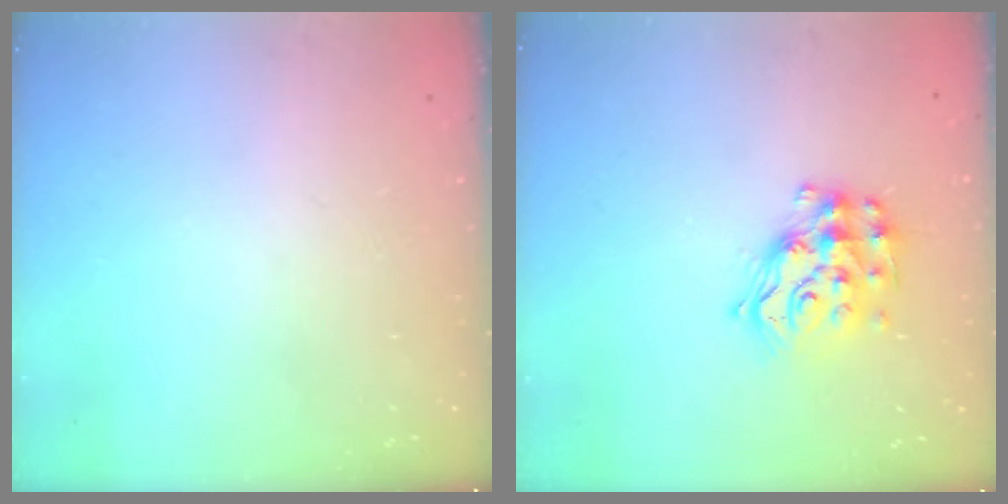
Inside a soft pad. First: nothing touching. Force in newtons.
{"total": 14.8, "press": 14.8, "slide": 0.9}